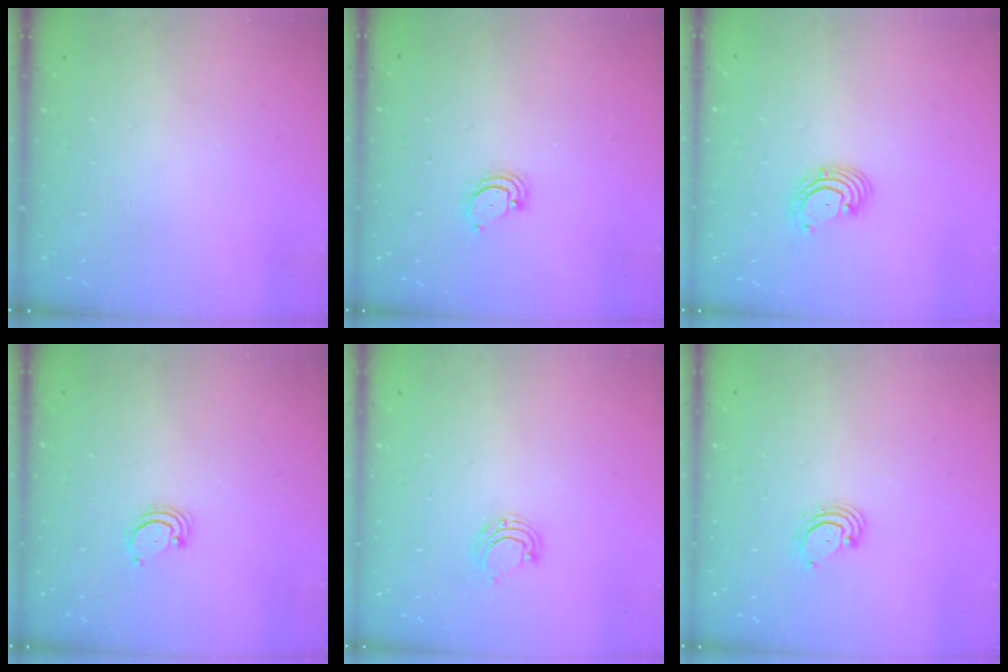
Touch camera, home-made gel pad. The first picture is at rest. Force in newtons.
{"total": 2.3, "press": 2.3, "slide": 0.2}
{"total": 2.9, "press": 2.9, "slide": 0.1}
{"total": 2.5, "press": 2.5, "slide": 0.3}
{"total": 6.6, "press": 6.6, "slide": 0.7}
{"total": 3.0, "press": 3.0, "slide": 0.3}